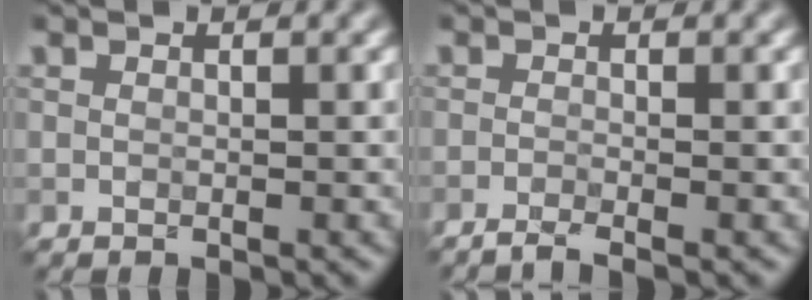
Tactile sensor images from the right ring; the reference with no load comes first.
{"total": 1.9, "force": [-1.5, 0.2, 1.2], "torque": [-0.024, -0.001, -0.036]}